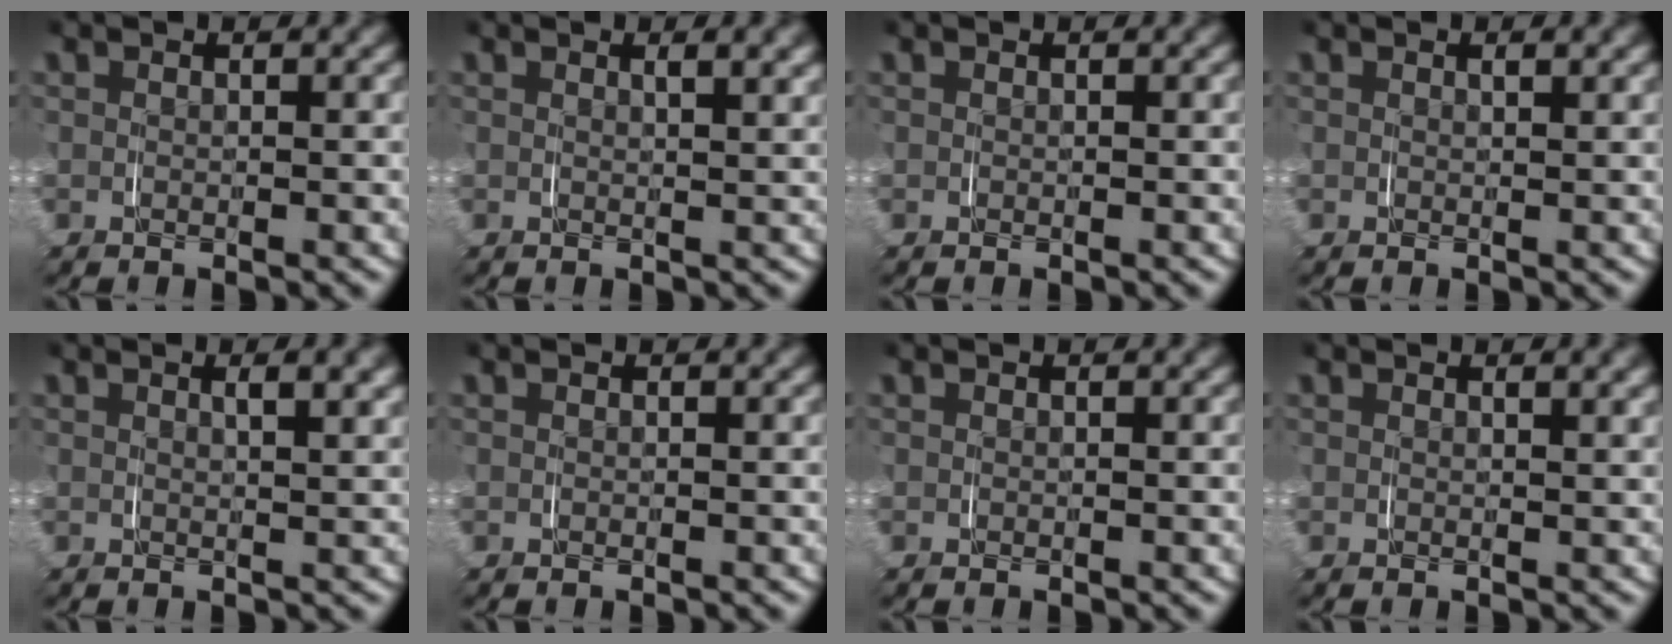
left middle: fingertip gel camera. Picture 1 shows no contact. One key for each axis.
{"total": 1.4, "fx": 1.1, "fy": -0.5, "fz": 0.6, "tx": -0.002, "ty": 0.007, "tz": 0.018}
{"total": 0.0}
{"total": 0.5, "fx": 0.4, "fy": -0.3, "fz": 0.1, "tx": 0.002, "ty": 0.001, "tz": 0.008}
{"total": 1.6, "fx": 1.2, "fy": -0.5, "fz": 0.9, "tx": -0.006, "ty": 0.007, "tz": 0.019}
{"total": 0.0}
{"total": 0.0}
{"total": 0.8, "fx": 0.7, "fy": -0.4, "fz": 0.2, "tx": 0.001, "ty": 0.003, "tz": 0.012}